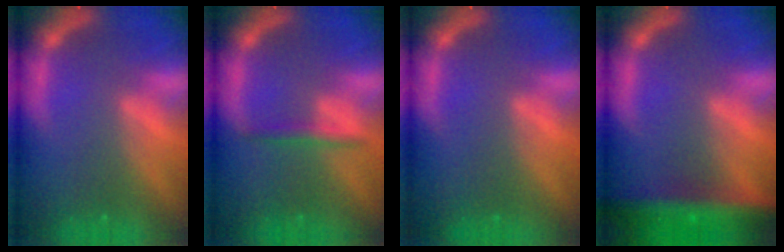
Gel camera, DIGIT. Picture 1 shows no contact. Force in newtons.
{"total": 1.9}
{"total": 0.0}
{"total": 9.0}